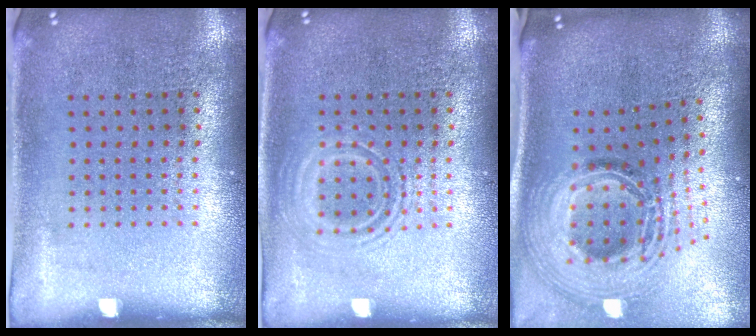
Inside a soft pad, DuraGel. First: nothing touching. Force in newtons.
{"total": 1.1, "press": 1.1, "slide": 0.2}
{"total": 2.5, "press": 1.8, "slide": 1.8}